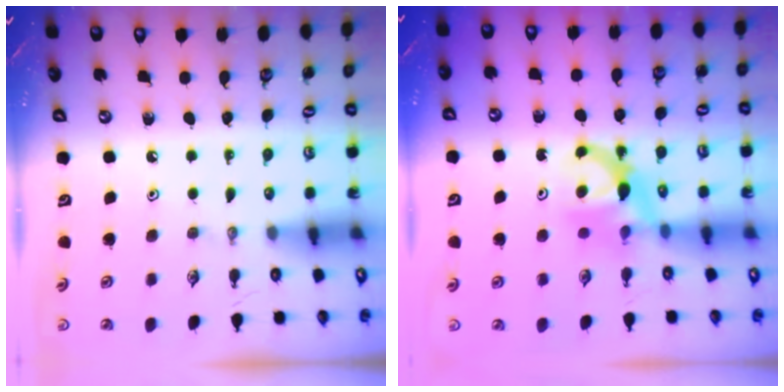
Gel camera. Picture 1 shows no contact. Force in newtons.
{"total": 6.4, "press": 6.4, "slide": 0.4}